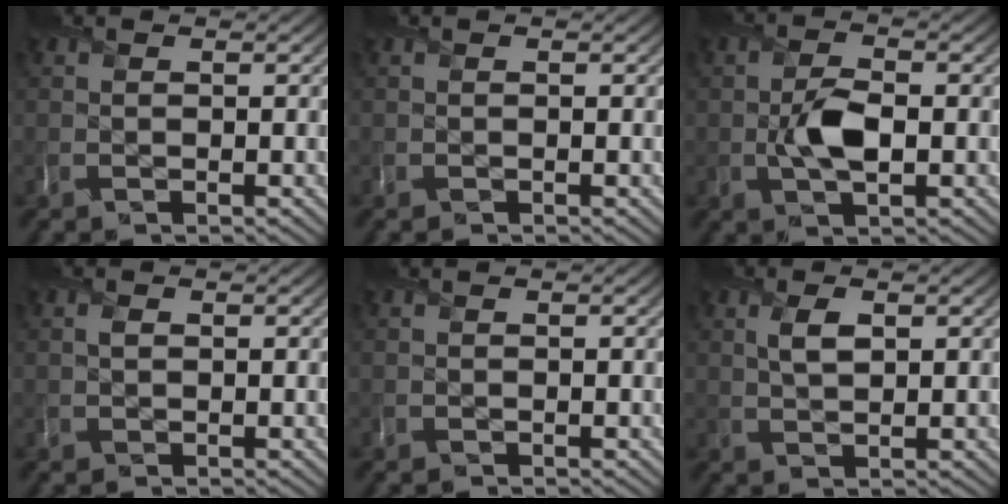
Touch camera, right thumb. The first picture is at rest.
{"total": 0.0}
{"total": 4.5, "force": [-0.8, 2.4, 3.7], "torque": [-0.078, -0.005, -0.016]}
{"total": 0.6, "force": [0.0, 0.5, 0.2], "torque": [-0.006, -0.005, 0.003]}
{"total": 0.0}
{"total": 2.7, "force": [1.1, 1.3, 2.2], "torque": [-0.051, -0.002, 0.023]}